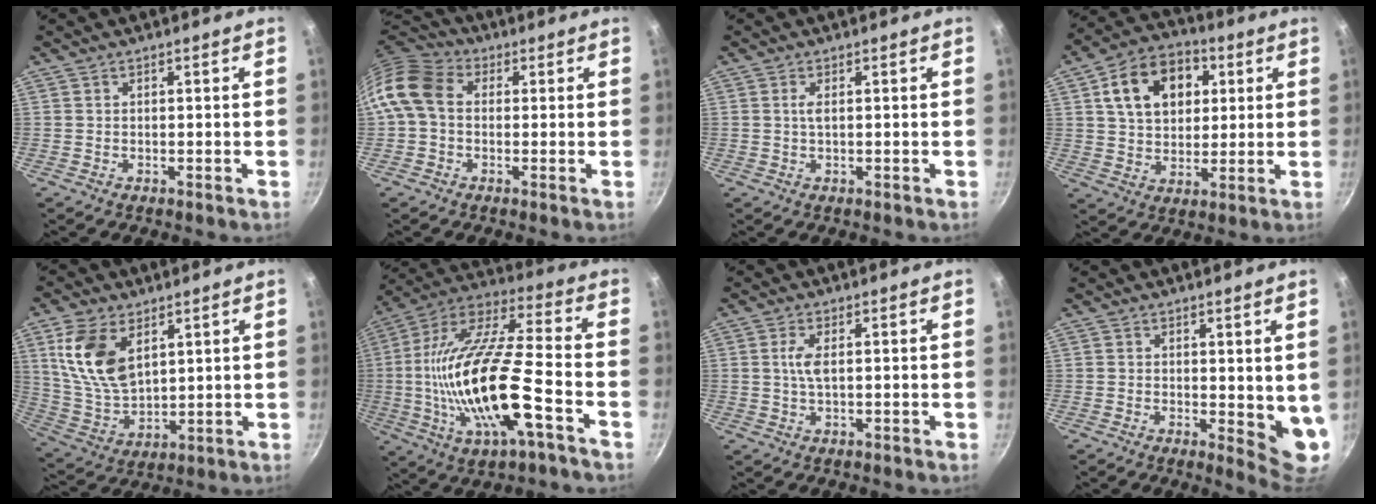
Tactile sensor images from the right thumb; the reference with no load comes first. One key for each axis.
{"total": 10.3, "fx": 0.6, "fy": 7.8, "fz": 6.7, "tx": -0.113, "ty": 0.024, "tz": -0.011}
{"total": 1.3, "fx": 0.2, "fy": 0.4, "fz": 1.2, "tx": -0.025, "ty": 0.001, "tz": 0.004}
{"total": 15.4, "fx": 4.6, "fy": 11.0, "fz": 9.7, "tx": -0.128, "ty": 0.010, "tz": 0.067}
{"total": 13.7, "fx": 5.4, "fy": 8.0, "fz": 9.8, "tx": -0.178, "ty": -0.029, "tz": 0.119}
{"total": 24.2, "fx": -5.3, "fy": 7.4, "fz": 22.4, "tx": -0.427, "ty": 0.021, "tz": -0.106}
{"total": 3.2, "fx": 0.5, "fy": 1.1, "fz": 2.9, "tx": -0.067, "ty": 0.003, "tz": 0.009}
{"total": 6.6, "fx": 1.3, "fy": 2.8, "fz": 5.9, "tx": -0.068, "ty": -0.023, "tz": 0.019}